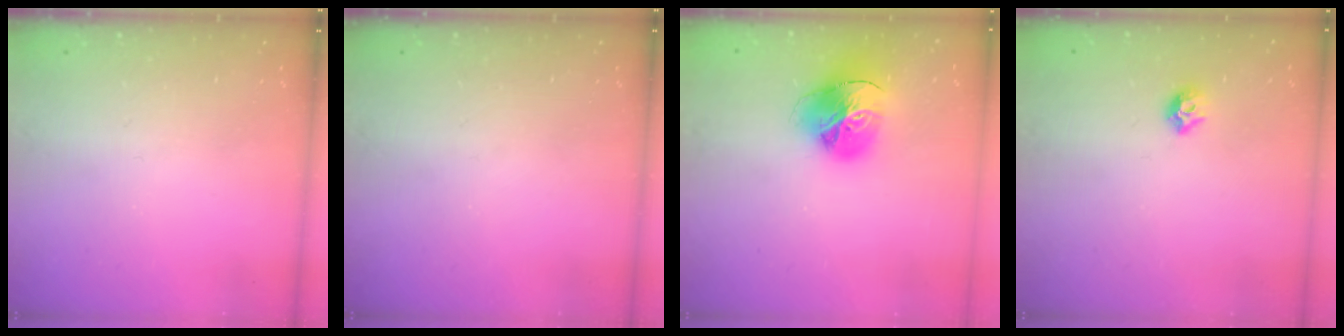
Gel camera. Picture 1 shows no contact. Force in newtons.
{"total": 0.0}
{"total": 18.2, "press": 18.1, "slide": 2.0}
{"total": 6.4, "press": 6.3, "slide": 0.8}